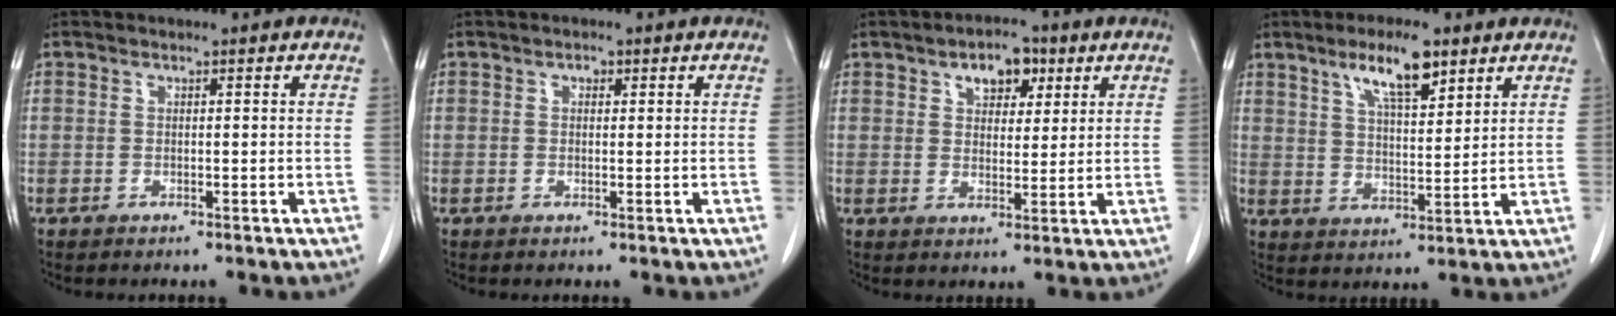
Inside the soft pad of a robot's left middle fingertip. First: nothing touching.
{"total": 1.0, "force": [0.5, 0.6, 0.6], "torque": [-0.009, 0.000, 0.007]}
{"total": 5.8, "force": [3.0, 3.2, 3.7], "torque": [-0.051, 0.011, 0.047]}
{"total": 8.6, "force": [5.5, 2.0, 6.3], "torque": [-0.117, 0.005, 0.099]}